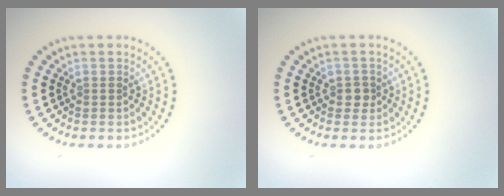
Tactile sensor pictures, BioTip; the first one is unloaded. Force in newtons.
{"total": 1.1, "press": 1.0, "slide": 0.6}